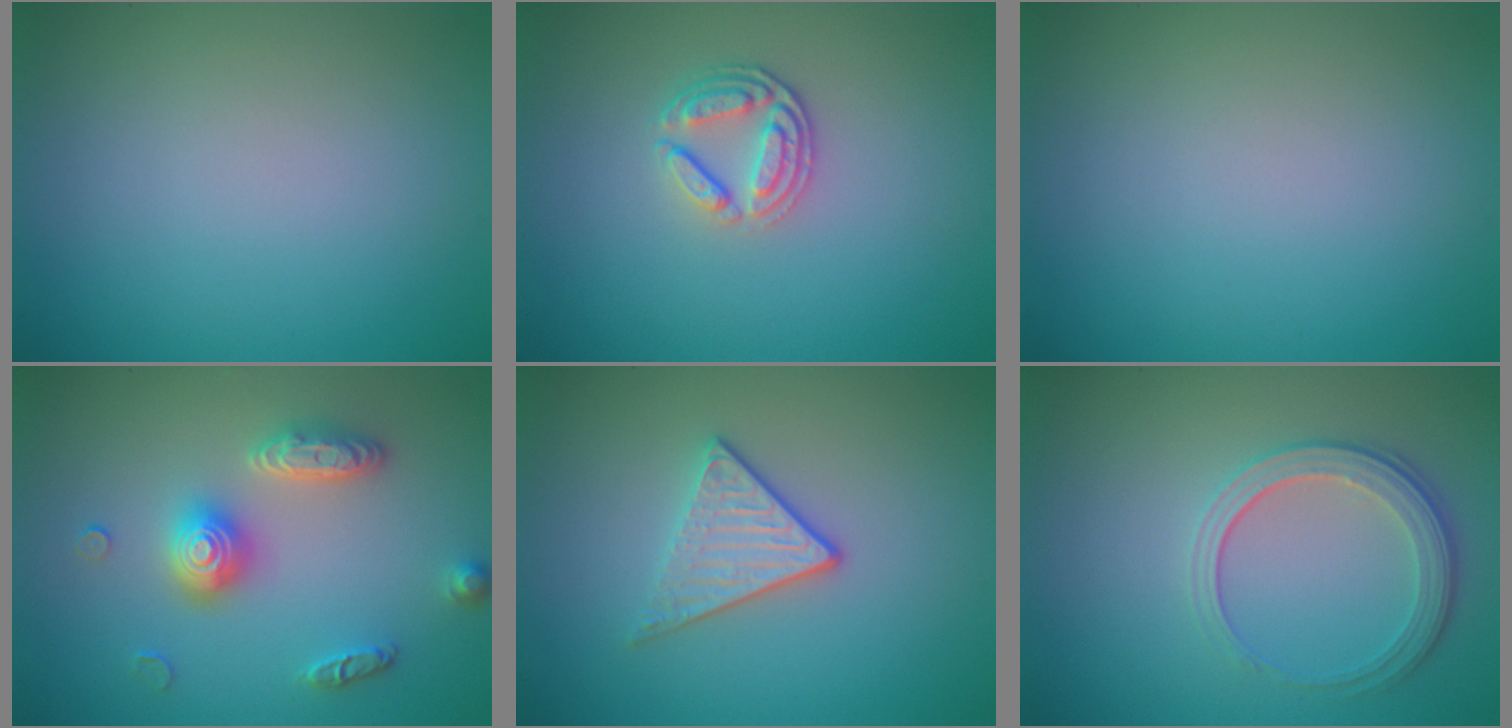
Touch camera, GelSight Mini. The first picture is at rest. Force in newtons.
{"total": 2.9, "press": 2.5, "slide": 1.5}
{"total": 0.0}
{"total": 3.7, "press": 3.5, "slide": 1.3}
{"total": 2.9, "press": 2.6, "slide": 1.4}
{"total": 3.7, "press": 2.8, "slide": 2.3}